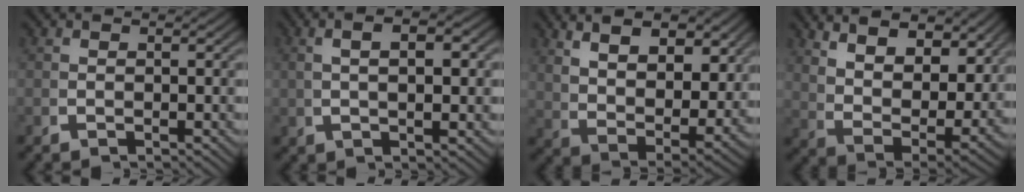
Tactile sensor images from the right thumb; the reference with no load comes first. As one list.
[{"total": 4.5, "force": [1.3, 1.2, 4.2], "torque": [-0.062, 0.015, 0.023]}, {"total": 10.3, "force": [3.0, 6.0, 7.8], "torque": [-0.145, -0.033, 0.071]}, {"total": 11.6, "force": [3.9, 6.8, 8.4], "torque": [-0.161, -0.030, 0.081]}]